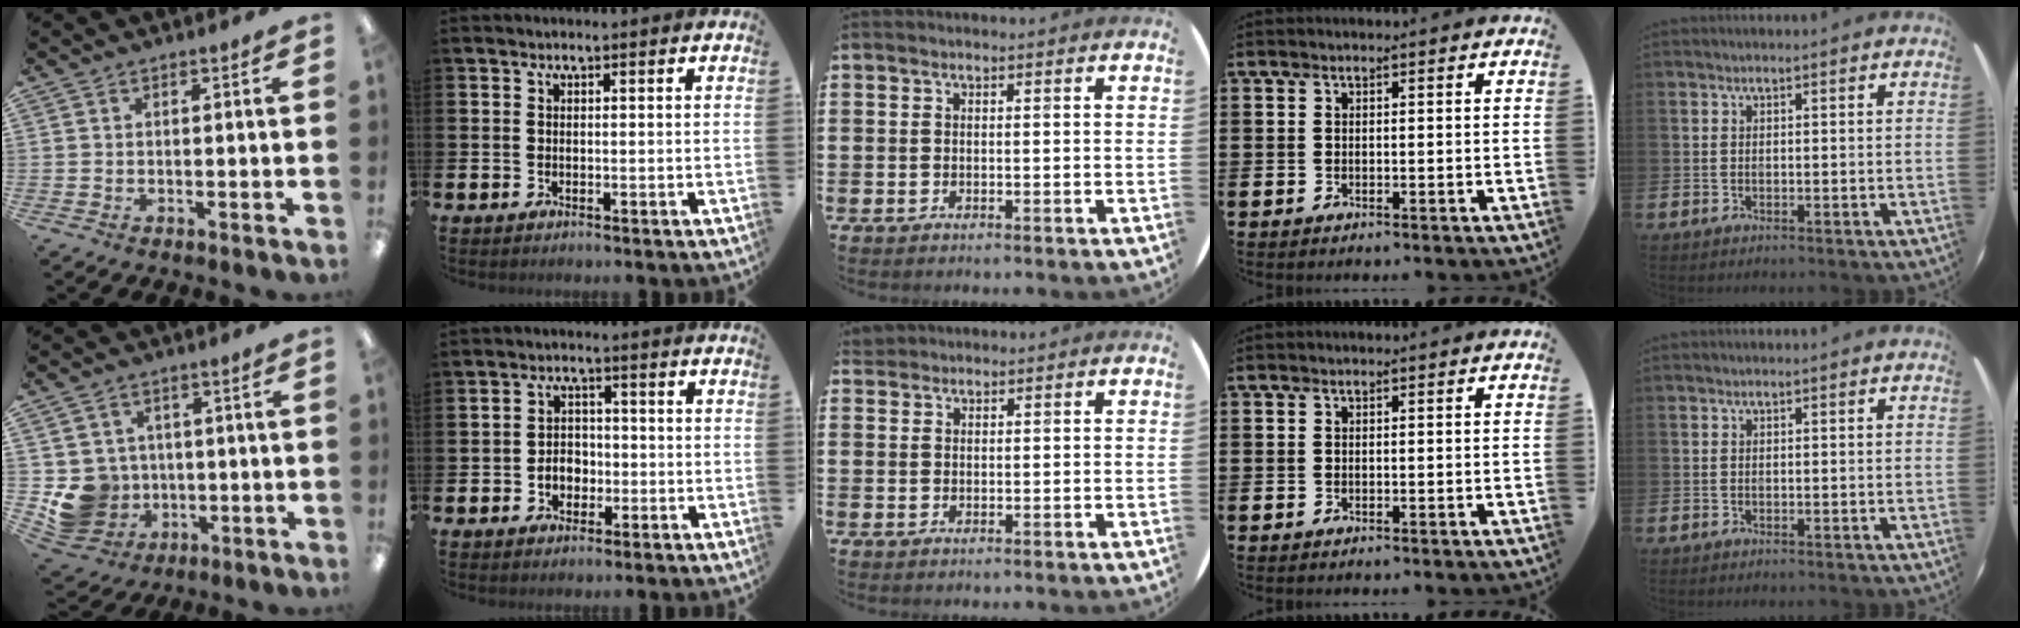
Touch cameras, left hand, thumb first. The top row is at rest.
{"thumb": {"total": 9.0, "force": [-1.0, 8.8, 1.8], "torque": [-0.063, 0.002, -0.005]}, "index": {"total": 3.1, "force": [-1.1, 2.5, 1.4], "torque": [-0.022, 0.003, -0.027]}, "middle": {"total": 1.1, "force": [1.1, 0.3, 0.0], "torque": [-0.002, 0.003, 0.022]}}